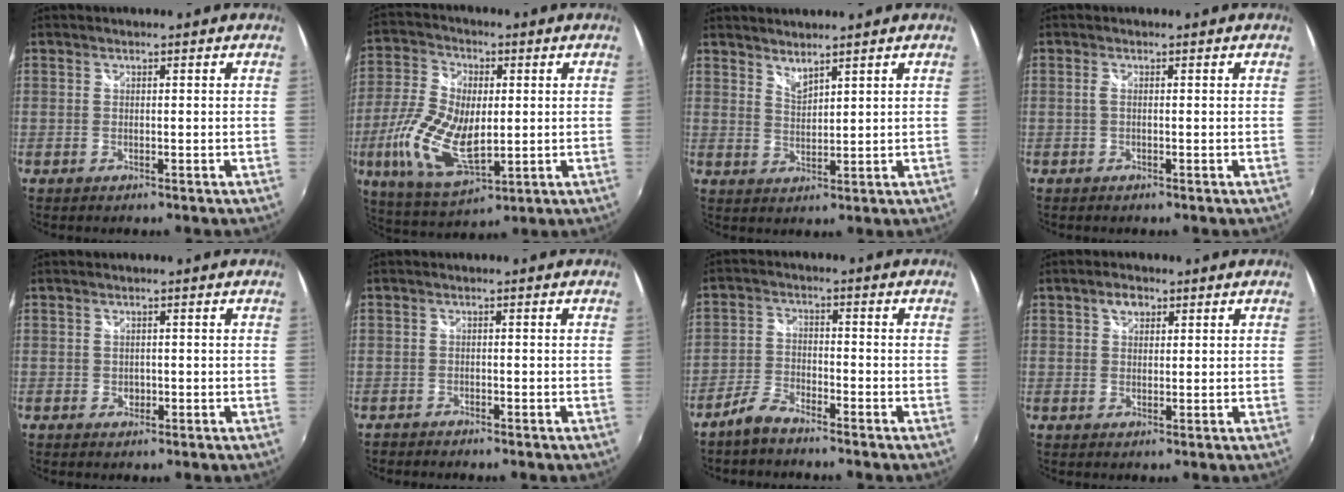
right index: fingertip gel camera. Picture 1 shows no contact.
{"total": 15.0, "force": [-1.5, 7.9, 12.7], "torque": [-0.268, -0.004, -0.023]}
{"total": 2.9, "force": [2.7, 0.3, 1.0], "torque": [-0.015, -0.002, 0.046]}
{"total": 0.9, "force": [-0.1, 0.2, 0.8], "torque": [-0.016, 0.002, -0.004]}
{"total": 1.0, "force": [-0.2, 0.9, 0.4], "torque": [-0.005, 0.000, -0.001]}
{"total": 1.8, "force": [-1.7, 0.4, 0.3], "torque": [-0.016, -0.009, -0.031]}
{"total": 4.7, "force": [-4.1, 1.4, 2.0], "torque": [-0.055, 0.004, -0.084]}
{"total": 2.7, "force": [1.3, 1.9, 1.4], "torque": [-0.020, 0.009, 0.021]}